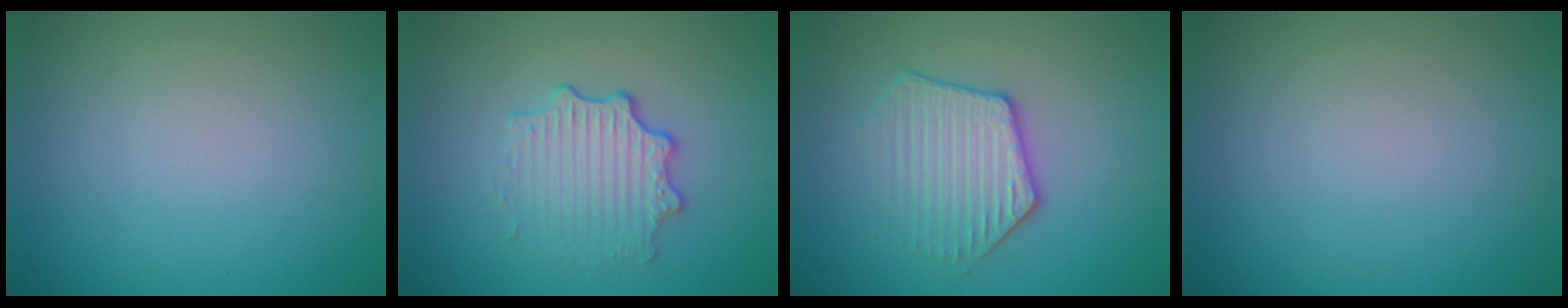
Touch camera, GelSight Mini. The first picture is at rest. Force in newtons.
{"total": 3.5, "press": 2.7, "slide": 2.2}
{"total": 3.4, "press": 3.2, "slide": 1.3}
{"total": 0.0}